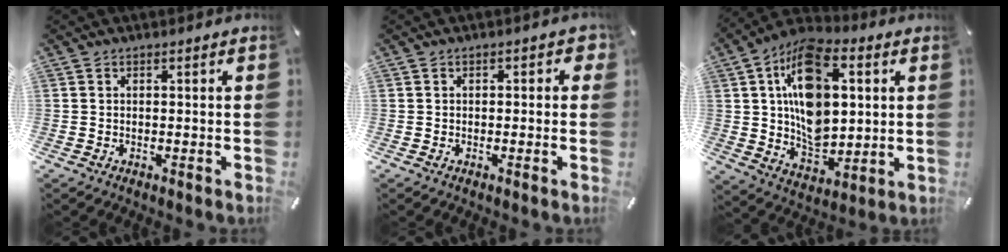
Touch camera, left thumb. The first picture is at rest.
{"total": 2.0, "force": [-0.6, 1.3, 1.3], "torque": [-0.016, 0.007, -0.015]}
{"total": 18.1, "force": [3.9, 12.1, 12.9], "torque": [-0.223, -0.007, 0.069]}